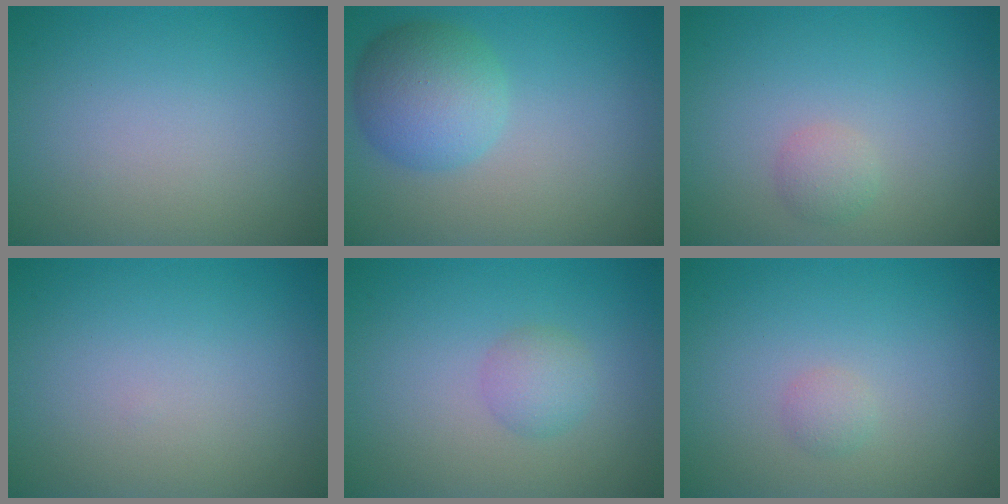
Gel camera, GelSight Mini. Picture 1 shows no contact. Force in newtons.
{"total": 5.0, "press": 5.0, "slide": 0.3}
{"total": 1.3, "press": 1.3, "slide": 0.1}
{"total": 0.0}
{"total": 1.9, "press": 1.9, "slide": 0.0}
{"total": 0.9, "press": 0.9, "slide": 0.0}